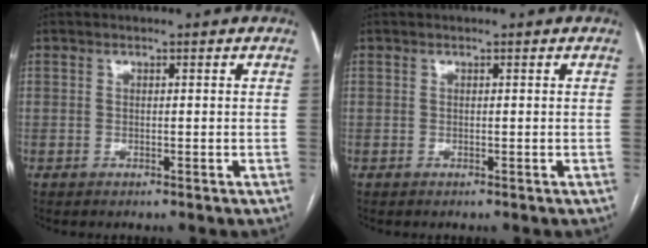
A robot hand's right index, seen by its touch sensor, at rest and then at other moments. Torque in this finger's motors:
{"motor_torque": [0.00, 0.00, 0.00, 0.00]}